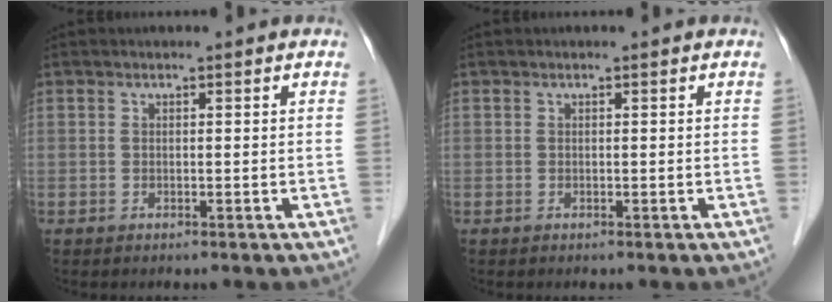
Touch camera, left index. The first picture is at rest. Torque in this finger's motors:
{"motor_torque": [-0.07, 0.07, 0.00, 0.00]}